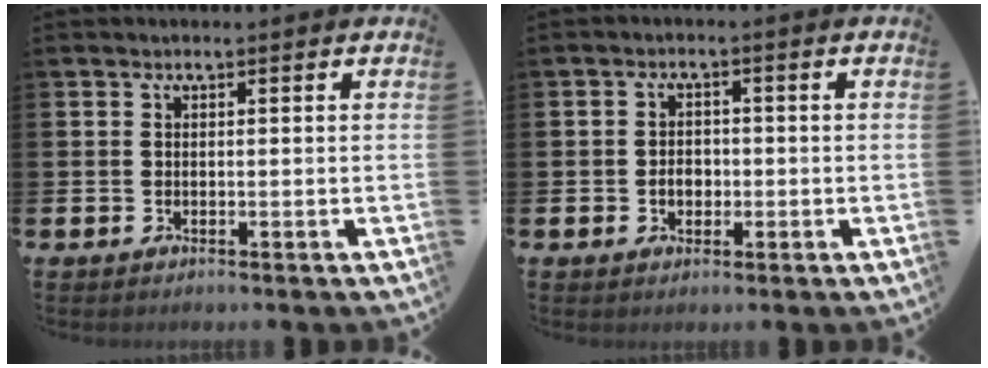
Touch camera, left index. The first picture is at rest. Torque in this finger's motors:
{"motor_torque": [0.06, 0.03, 0.04, 0.03]}